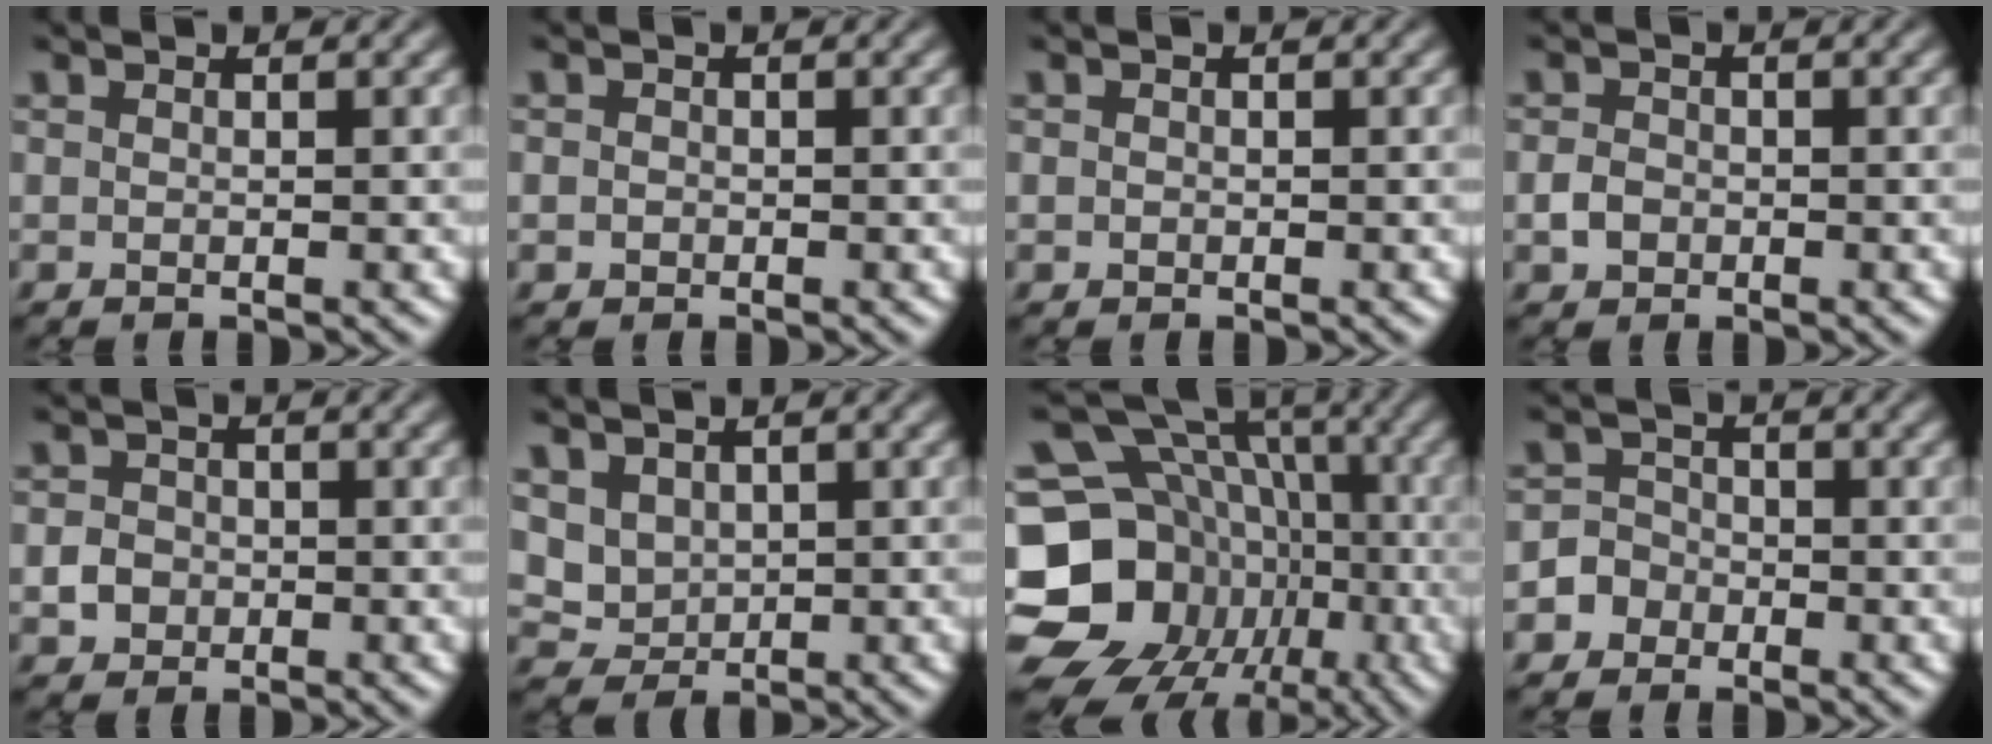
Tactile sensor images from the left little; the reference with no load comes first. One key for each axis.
{"total": 1.0, "fx": 0.0, "fy": 0.9, "fz": 0.4, "tx": 0.005, "ty": 0.005, "tz": -0.007}
{"total": 0.6, "fx": 0.0, "fy": 0.6, "fz": 0.3, "tx": 0.003, "ty": 0.001, "tz": -0.004}
{"total": 1.5, "fx": -0.6, "fy": 1.2, "fz": 0.6, "tx": -0.011, "ty": 0.003, "tz": -0.015}
{"total": 2.5, "fx": -0.7, "fy": 2.2, "fz": 0.7, "tx": 0.008, "ty": 0.006, "tz": -0.025}
{"total": 2.5, "fx": 0.9, "fy": 2.1, "fz": 1.0, "tx": -0.038, "ty": -0.006, "tz": 0.026}
{"total": 19.5, "fx": -6.6, "fy": 16.7, "fz": 7.7, "tx": -0.159, "ty": -0.014, "tz": -0.117}
{"total": 3.6, "fx": -1.8, "fy": 3.0, "fz": 0.2, "tx": 0.025, "ty": 0.005, "tz": -0.046}